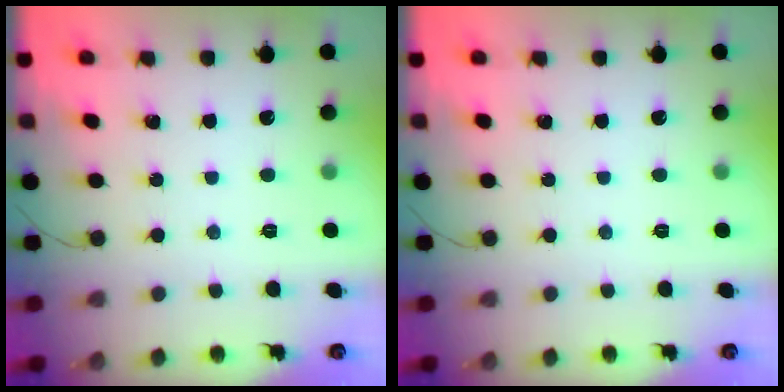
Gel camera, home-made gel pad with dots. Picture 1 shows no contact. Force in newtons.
{"total": 0.0}